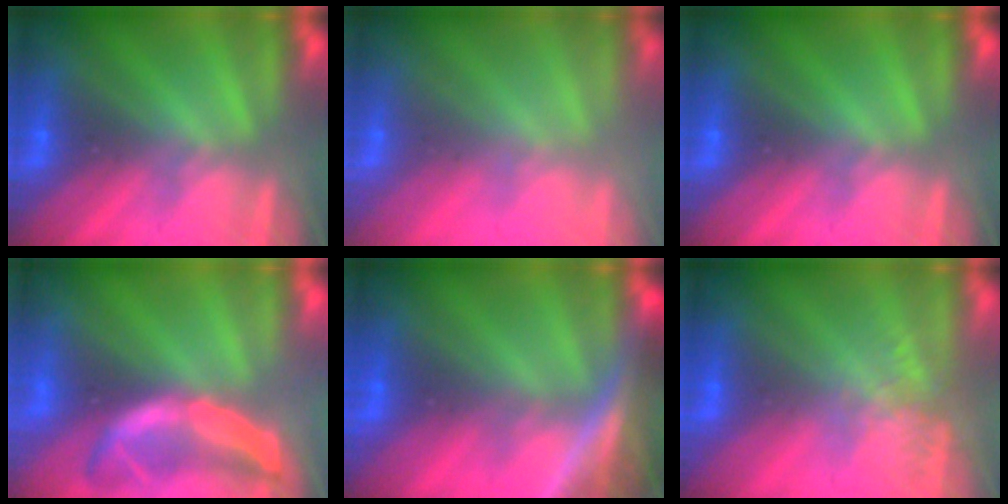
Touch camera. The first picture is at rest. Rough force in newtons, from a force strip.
{"total": 2.2}
{"total": 0.0}
{"total": 1.9}
{"total": 8.2}
{"total": 3.0}